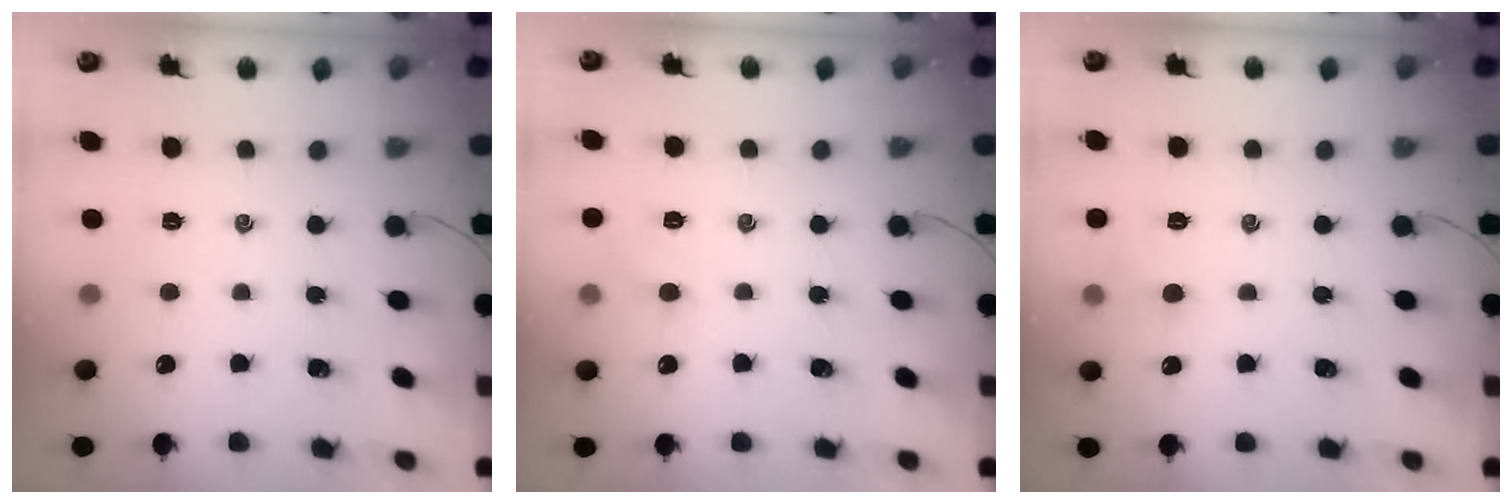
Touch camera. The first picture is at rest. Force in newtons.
{"total": 4.5, "press": 4.3, "slide": 1.4}
{"total": 4.7, "press": 4.5, "slide": 1.4}